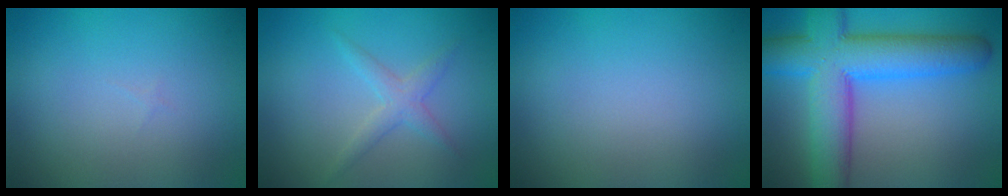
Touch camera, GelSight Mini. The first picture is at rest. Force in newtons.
{"total": 1.8, "press": 1.8, "slide": 0.1}
{"total": 0.0}
{"total": 10.9, "press": 10.9, "slide": 0.2}